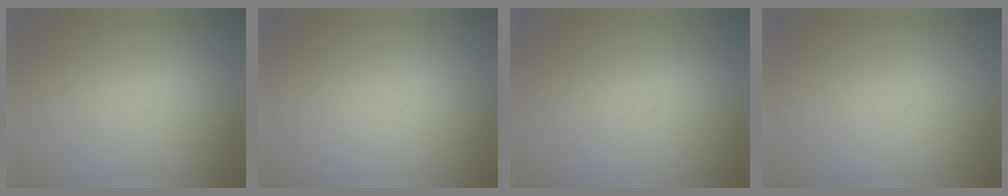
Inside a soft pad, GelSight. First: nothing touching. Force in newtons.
{"total": 2.0}
{"total": 3.7}
{"total": 1.1}